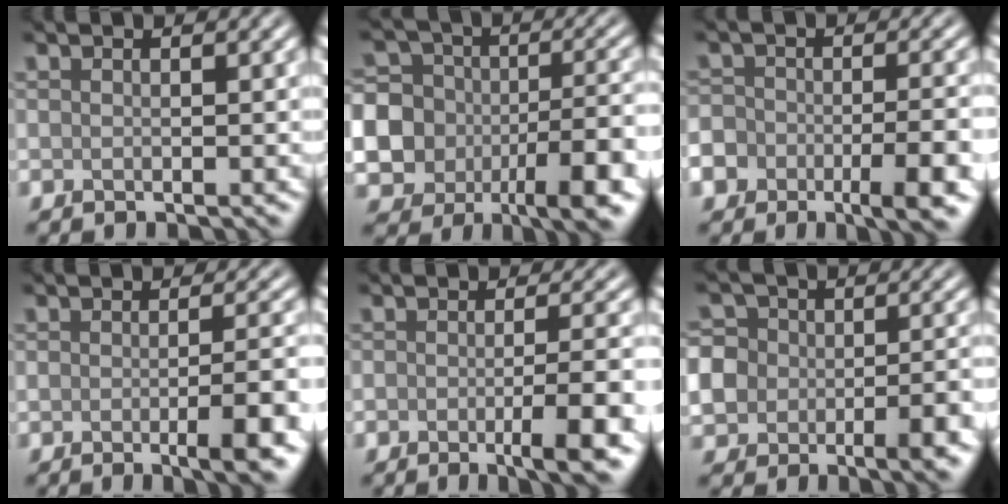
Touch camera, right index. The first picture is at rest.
{"total": 13.4, "force": [-4.8, 10.6, 6.7], "torque": [-0.121, -0.021, -0.101]}
{"total": 8.3, "force": [-4.8, 4.4, 5.1], "torque": [-0.074, -0.002, -0.074]}
{"total": 5.2, "force": [-1.5, 1.2, 4.8], "torque": [-0.066, -0.003, -0.021]}
{"total": 5.4, "force": [-2.2, 1.1, 4.8], "torque": [-0.070, -0.002, -0.034]}
{"total": 8.2, "force": [-2.6, 6.0, 4.9], "torque": [-0.067, 0.000, -0.063]}